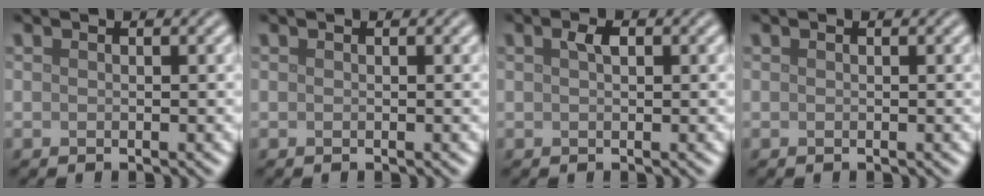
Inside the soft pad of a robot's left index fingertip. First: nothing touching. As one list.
[{"total": 0.0}, {"total": 1.2, "force": [0.4, 0.6, 1.0], "torque": [-0.019, 0.002, 0.008]}, {"total": 0.0}]